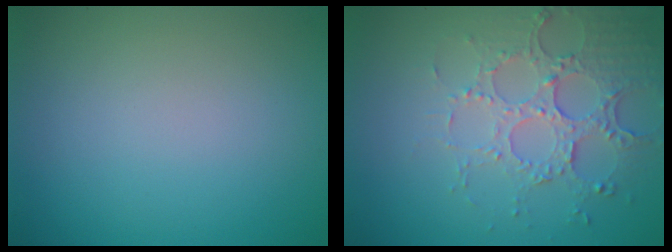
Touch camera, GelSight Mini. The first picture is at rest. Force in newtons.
{"total": 5.0, "press": 3.8, "slide": 3.3}